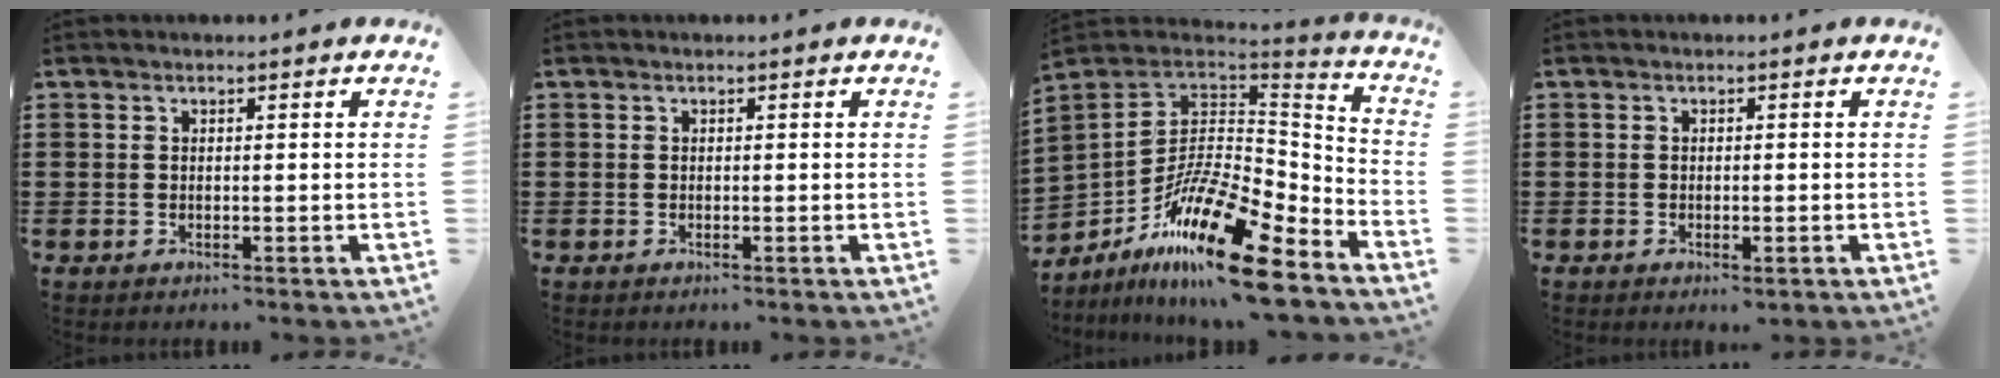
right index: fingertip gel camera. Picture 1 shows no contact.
{"total": 0.0}
{"total": 18.9, "force": [-12.2, 4.7, 13.7], "torque": [-0.246, 0.037, -0.219]}
{"total": 0.7, "force": [-0.4, 0.3, 0.4], "torque": [-0.010, -0.004, -0.007]}